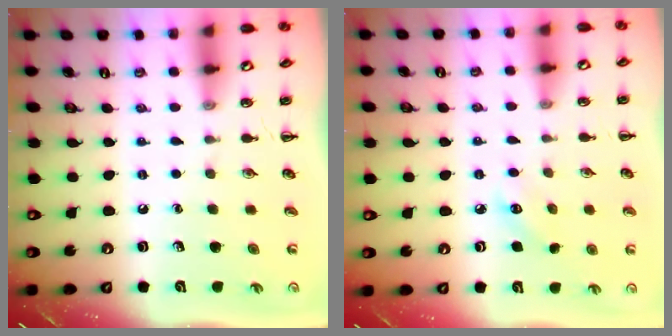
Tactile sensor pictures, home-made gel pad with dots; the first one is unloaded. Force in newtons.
{"total": 4.2, "press": 4.1, "slide": 1.1}